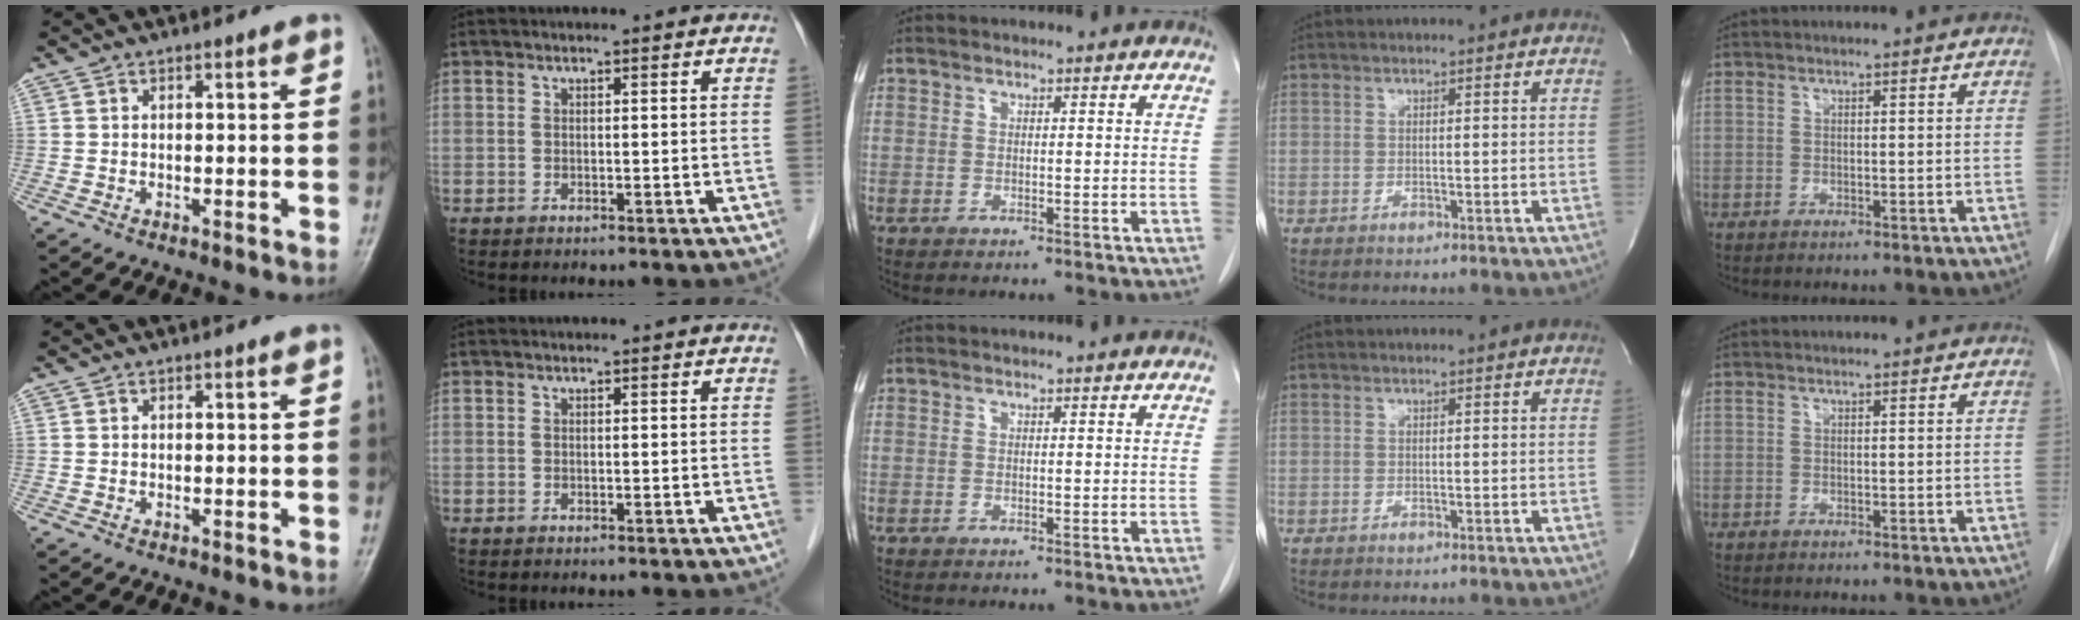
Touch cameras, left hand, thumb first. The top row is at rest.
{}